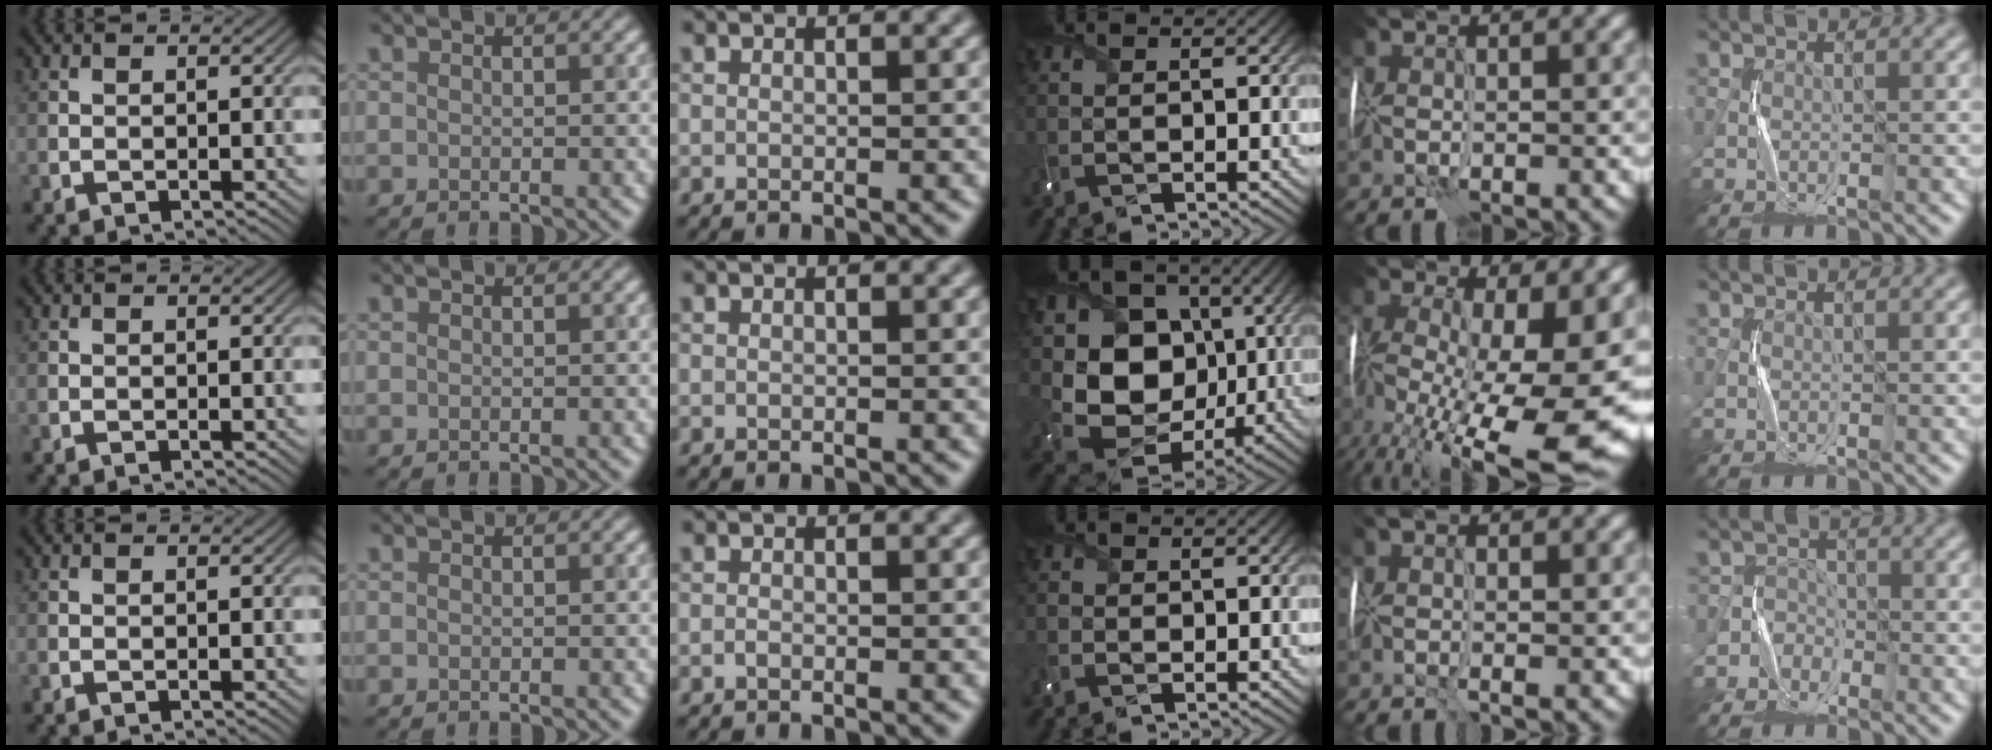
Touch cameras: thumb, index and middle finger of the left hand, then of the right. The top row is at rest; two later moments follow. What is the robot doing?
{"motion": "wrap", "object": "receipt paper"}